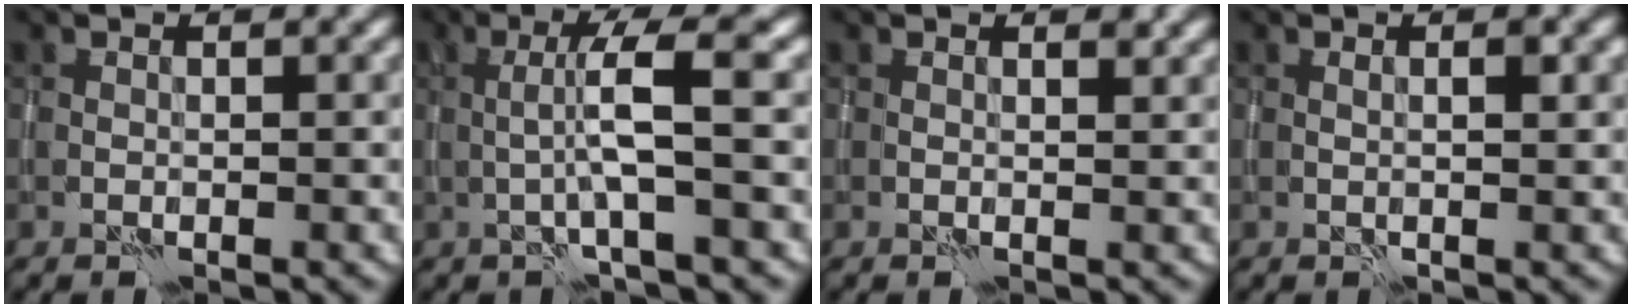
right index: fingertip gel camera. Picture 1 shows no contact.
{"total": 4.3, "force": [-0.3, 0.4, 4.3], "torque": [-0.076, 0.008, -0.007]}
{"total": 0.9, "force": [0.7, 0.2, 0.6], "torque": [-0.008, -0.002, 0.009]}
{"total": 1.3, "force": [0.2, 0.3, 1.3], "torque": [-0.019, -0.001, 0.003]}